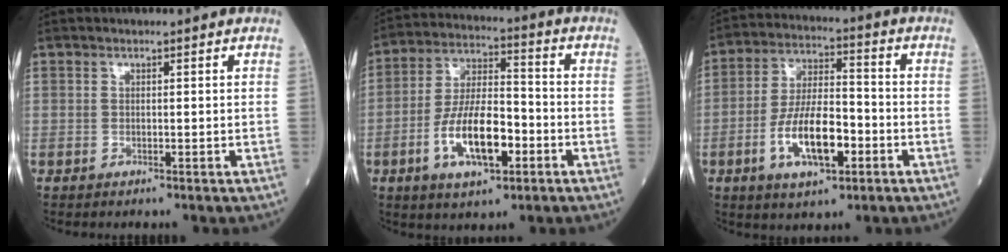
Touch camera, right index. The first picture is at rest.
{"total": 12.2, "force": [-4.3, 4.4, 10.6], "torque": [-0.204, 0.006, -0.076]}
{"total": 11.1, "force": [-3.8, 3.9, 9.6], "torque": [-0.185, 0.005, -0.067]}